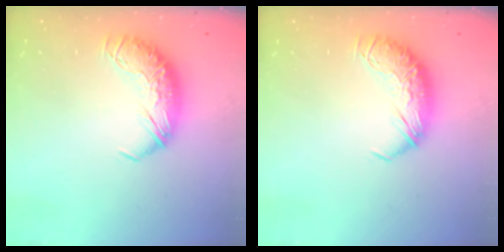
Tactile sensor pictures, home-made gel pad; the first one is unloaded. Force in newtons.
{"total": 0.0}